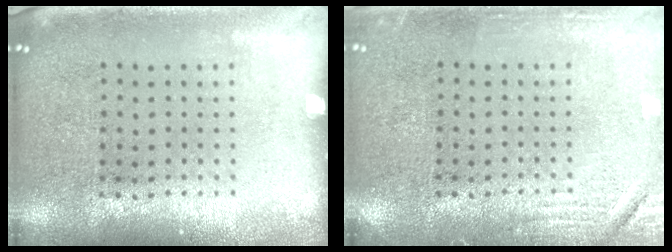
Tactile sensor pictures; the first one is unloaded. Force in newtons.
{"total": 2.5, "press": 2.5, "slide": 0.4}